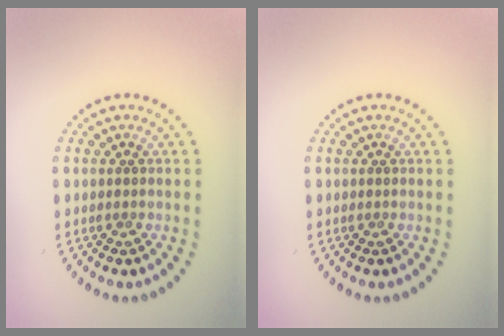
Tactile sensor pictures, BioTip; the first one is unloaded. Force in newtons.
{"total": 0.0}